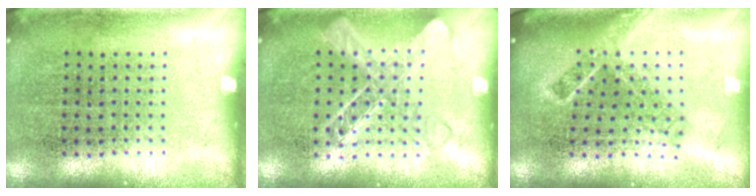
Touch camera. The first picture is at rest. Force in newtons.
{"total": 1.5, "press": 1.5, "slide": 0.3}
{"total": 2.1, "press": 1.5, "slide": 1.5}